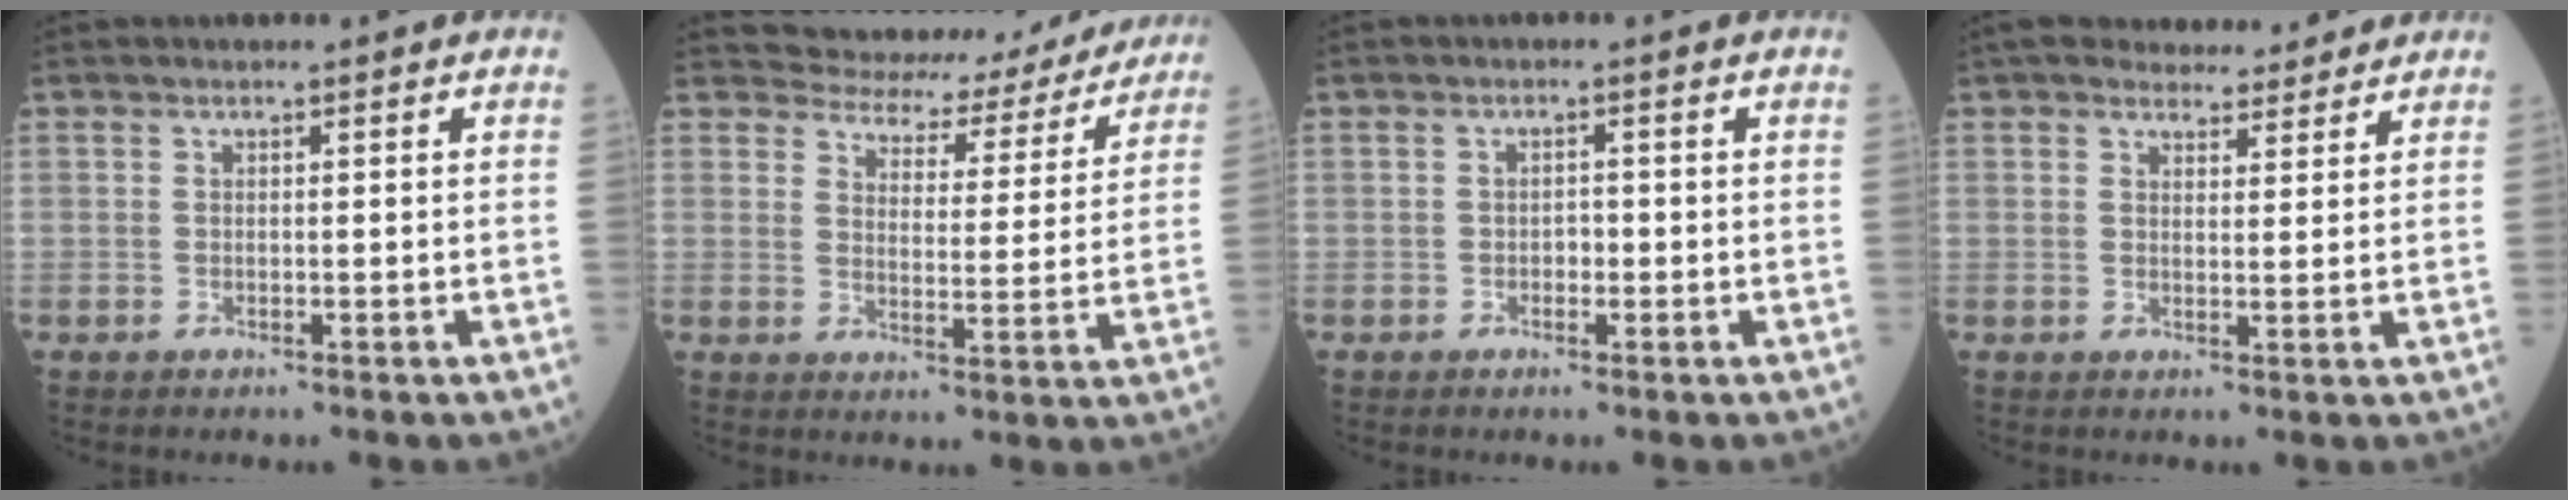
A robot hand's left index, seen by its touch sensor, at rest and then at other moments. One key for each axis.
{"total": 14.3, "fx": 13.4, "fy": 4.7, "fz": 1.7, "tx": -0.003, "ty": -0.010, "tz": 0.148}
{"total": 1.2, "fx": -0.3, "fy": 0.8, "fz": 0.9, "tx": -0.012, "ty": 0.003, "tz": -0.007}
{"total": 8.1, "fx": 7.4, "fy": 2.5, "fz": 2.1, "tx": -0.023, "ty": 0.013, "tz": 0.099}